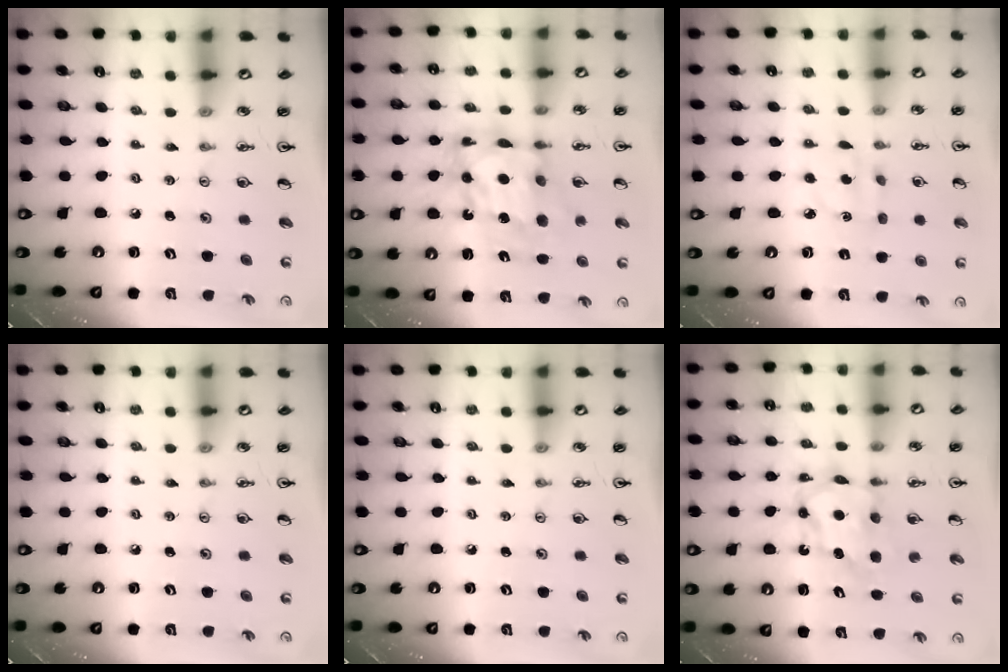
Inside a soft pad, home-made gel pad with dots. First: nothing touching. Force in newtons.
{"total": 12.6, "press": 12.6, "slide": 1.1}
{"total": 2.0, "press": 2.0, "slide": 0.4}
{"total": 0.0}
{"total": 0.0}
{"total": 7.0, "press": 7.0, "slide": 0.7}